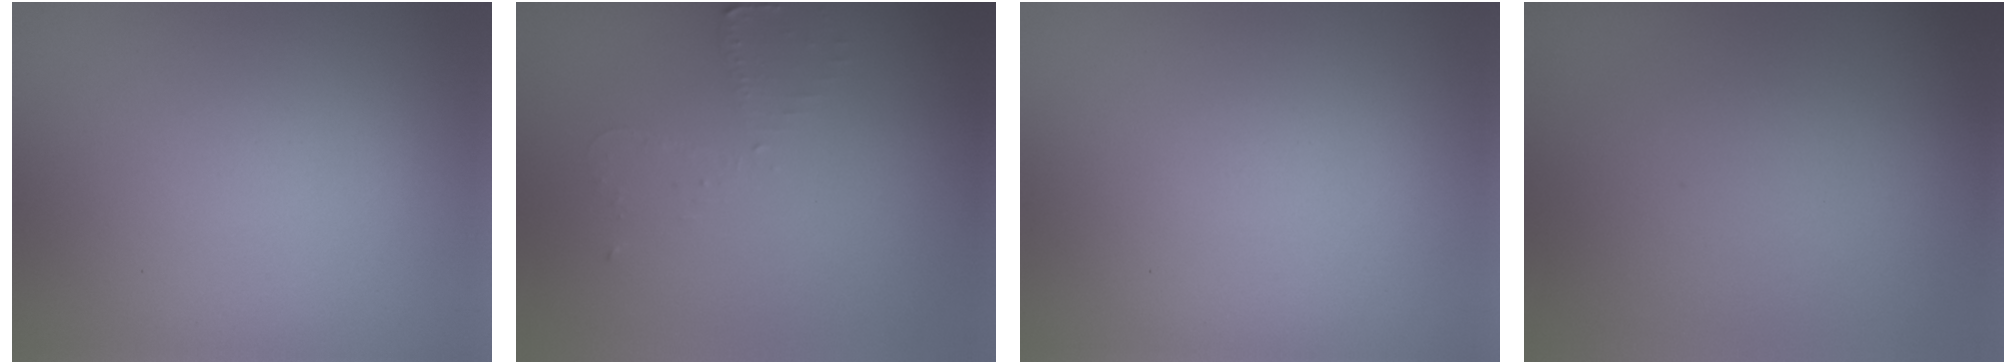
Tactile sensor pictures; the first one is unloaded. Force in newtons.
{"total": 1.6, "press": 1.5, "slide": 0.2}
{"total": 0.0}
{"total": 0.0}